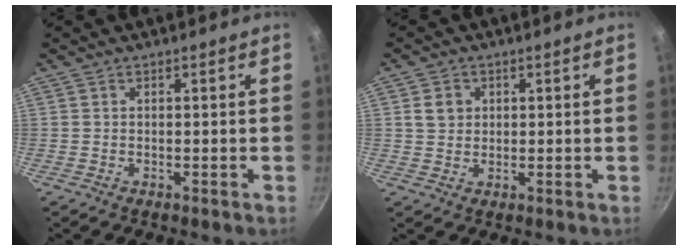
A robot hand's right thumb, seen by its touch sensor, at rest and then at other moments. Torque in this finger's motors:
{"motor_torque": [0.01, 1.37, 0.19, -0.26, 0.07]}